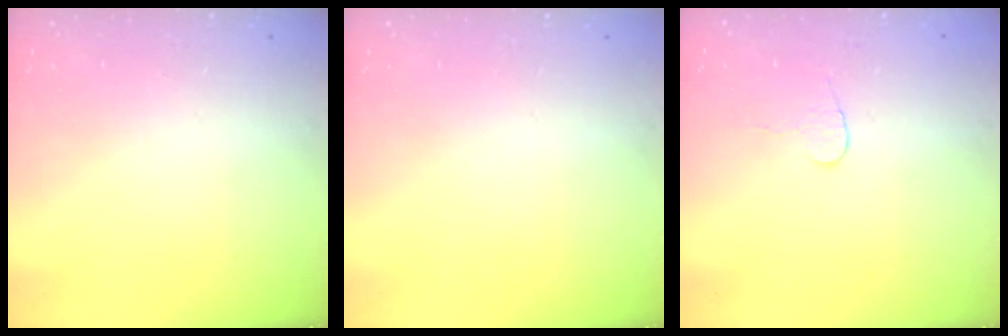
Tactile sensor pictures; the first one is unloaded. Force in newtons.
{"total": 0.0}
{"total": 3.8, "press": 3.8, "slide": 0.4}